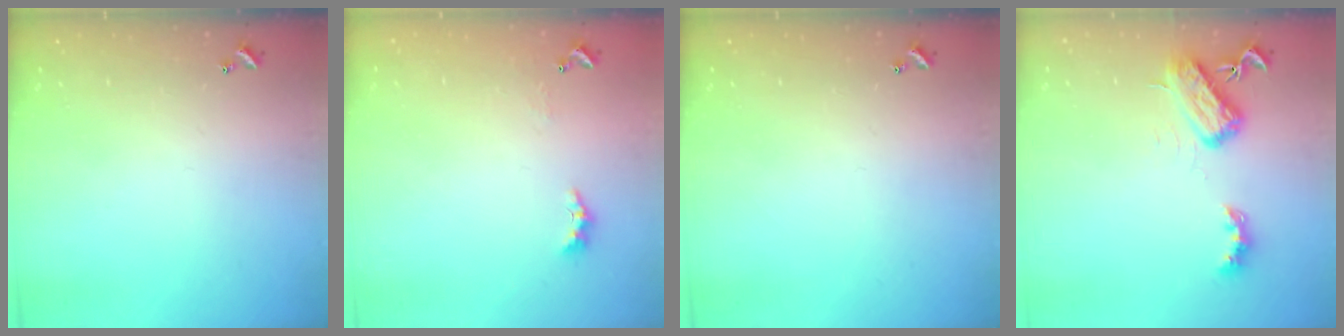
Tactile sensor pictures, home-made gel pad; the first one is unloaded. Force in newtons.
{"total": 2.2, "press": 2.1, "slide": 0.7}
{"total": 0.0}
{"total": 5.7, "press": 5.7, "slide": 0.5}